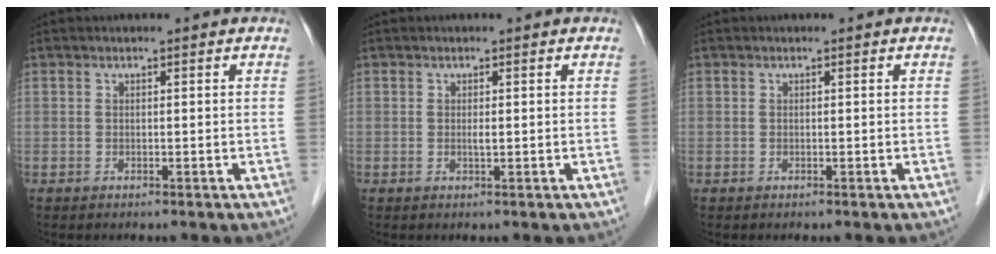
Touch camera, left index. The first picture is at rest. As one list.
[{"total": 0.6, "force": [-0.1, 0.1, 0.6], "torque": [-0.017, -0.004, -0.003]}, {"total": 0.0}]